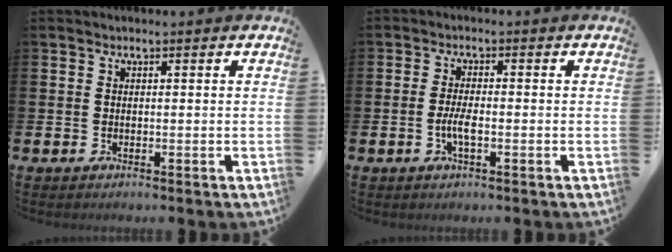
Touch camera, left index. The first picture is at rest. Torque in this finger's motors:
{"motor_torque": [0.14, 0.05, 0.07, 0.09]}